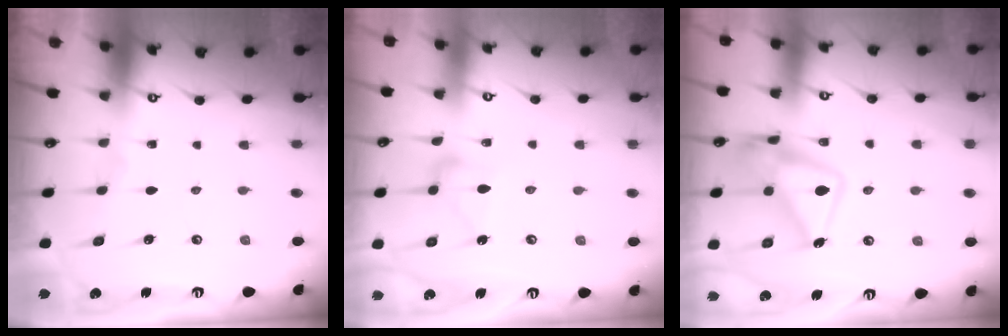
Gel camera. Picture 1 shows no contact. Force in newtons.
{"total": 10.3, "press": 10.3, "slide": 0.5}
{"total": 16.6, "press": 16.5, "slide": 1.5}